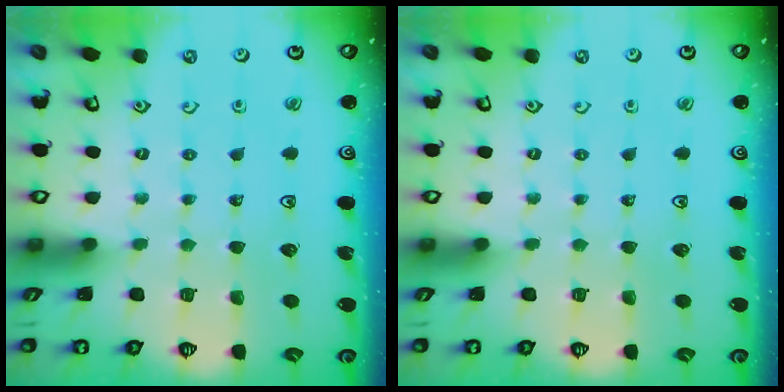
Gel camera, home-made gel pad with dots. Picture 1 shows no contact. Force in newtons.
{"total": 0.0}